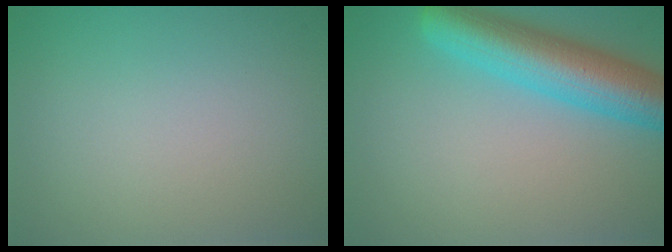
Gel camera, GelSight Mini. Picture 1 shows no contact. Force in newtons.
{"total": 7.1, "press": 7.1, "slide": 0.3}